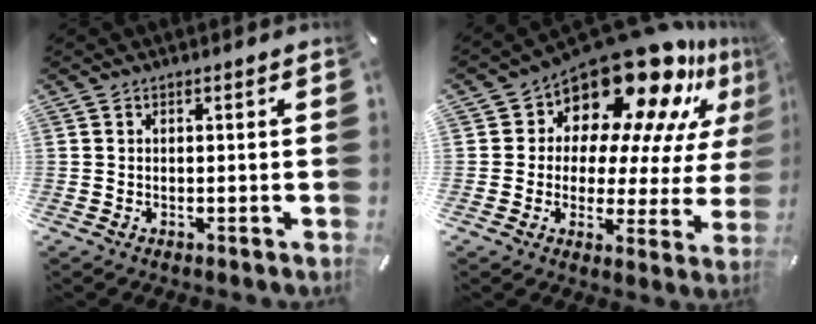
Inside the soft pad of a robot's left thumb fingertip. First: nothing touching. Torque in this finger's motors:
{"motor_torque": [1.88, 2.63, 1.52, -1.25, 0.22]}